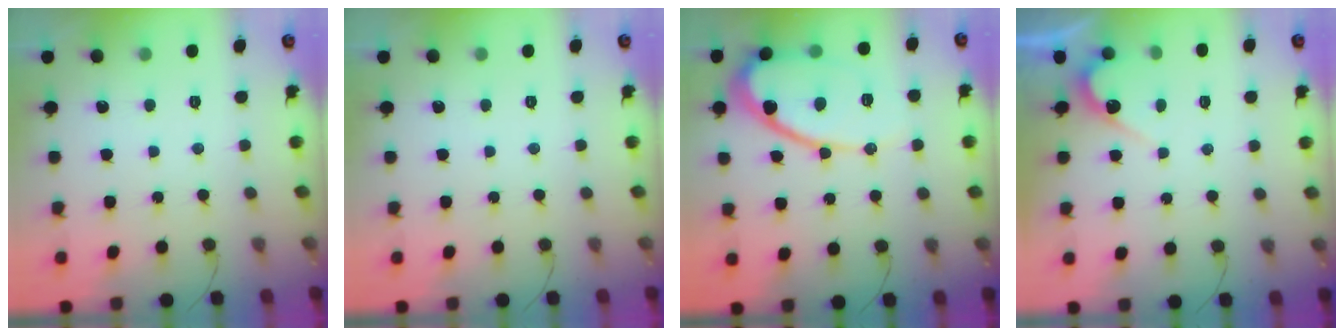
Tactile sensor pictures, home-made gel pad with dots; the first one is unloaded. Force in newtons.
{"total": 0.0}
{"total": 12.9, "press": 12.8, "slide": 1.5}
{"total": 4.8, "press": 4.8, "slide": 0.2}